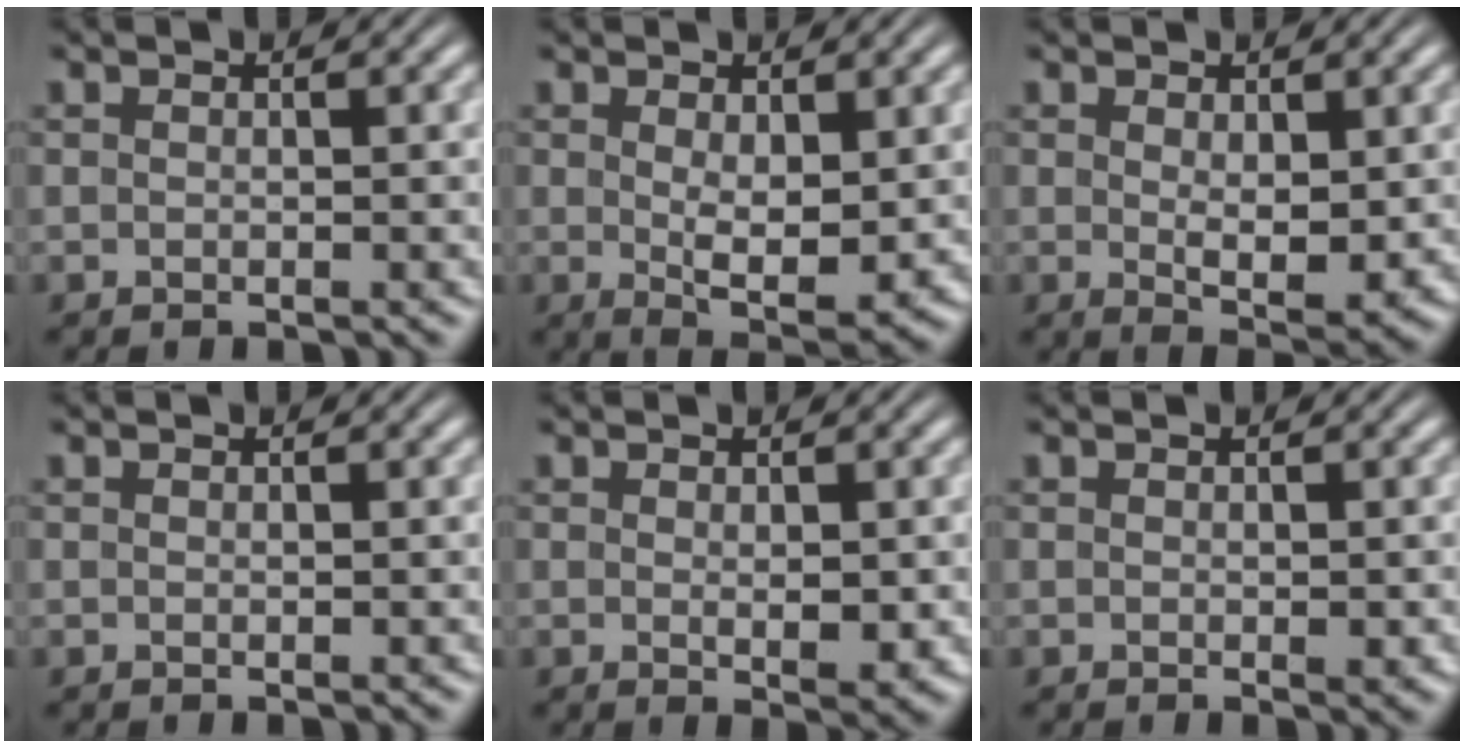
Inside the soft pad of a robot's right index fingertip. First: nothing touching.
{"total": 4.0, "force": [-0.1, 1.4, 3.8], "torque": [-0.062, -0.030, 0.010]}
{"total": 3.2, "force": [0.0, 1.1, 3.0], "torque": [-0.049, -0.027, 0.011]}
{"total": 0.0}
{"total": 1.8, "force": [-0.1, 0.6, 1.8], "torque": [-0.021, -0.014, 0.005]}
{"total": 0.7, "force": [0.0, 0.4, 0.6], "torque": [-0.006, -0.004, 0.000]}